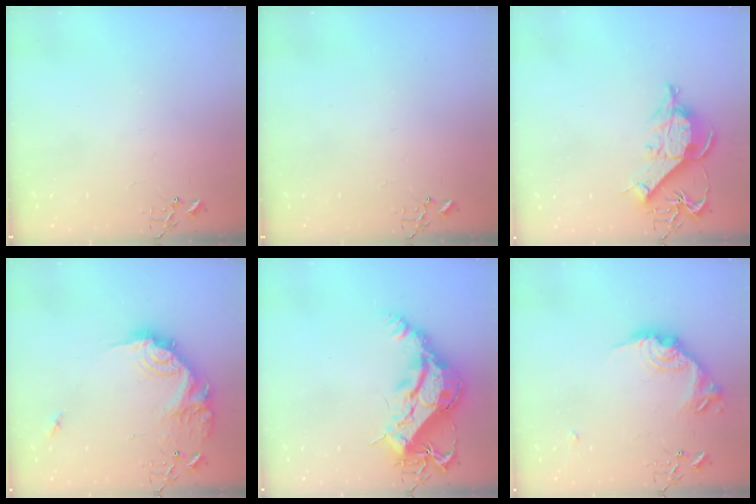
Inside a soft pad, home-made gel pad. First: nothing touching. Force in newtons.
{"total": 0.0}
{"total": 11.0, "press": 11.0, "slide": 1.3}
{"total": 19.2, "press": 19.2, "slide": 1.0}
{"total": 20.3, "press": 20.2, "slide": 2.1}
{"total": 16.7, "press": 16.7, "slide": 0.9}